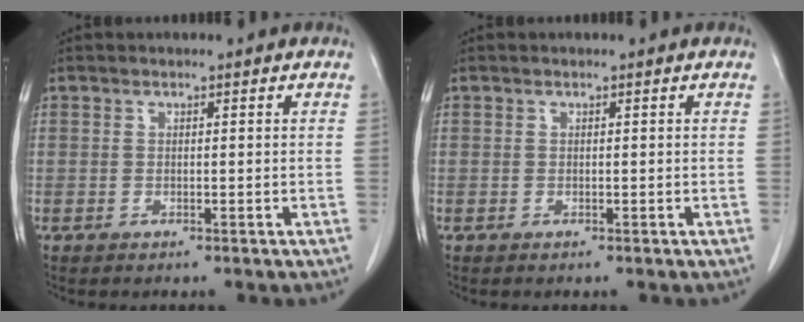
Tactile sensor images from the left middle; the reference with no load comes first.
{"total": 0.0}